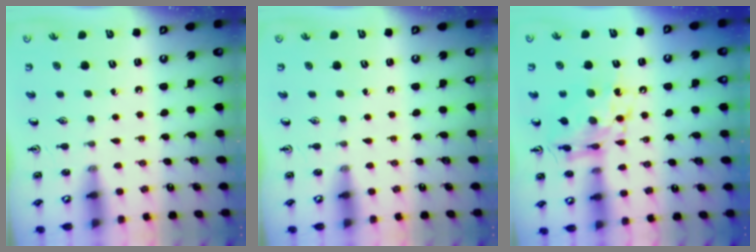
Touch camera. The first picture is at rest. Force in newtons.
{"total": 0.0}
{"total": 12.9, "press": 12.9, "slide": 0.8}